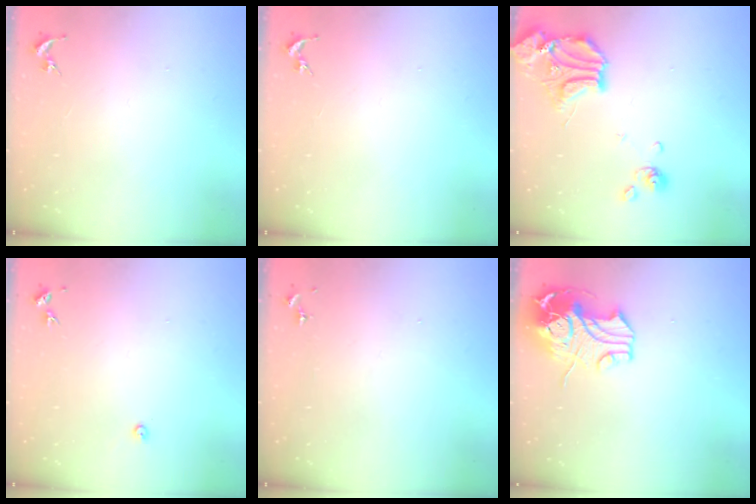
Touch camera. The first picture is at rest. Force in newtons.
{"total": 0.0}
{"total": 14.9, "press": 14.7, "slide": 2.2}
{"total": 2.2, "press": 2.2, "slide": 0.3}
{"total": 0.0}
{"total": 12.8, "press": 12.6, "slide": 2.3}